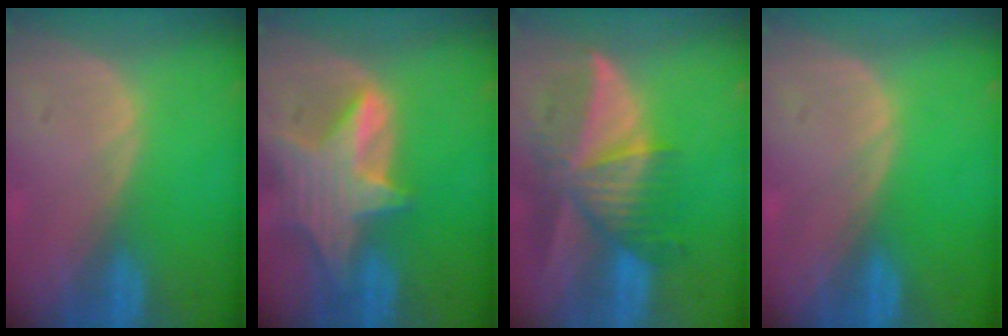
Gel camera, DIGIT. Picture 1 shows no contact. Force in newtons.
{"total": 8.5, "press": 7.6, "slide": 3.9}
{"total": 9.7, "press": 8.6, "slide": 4.4}
{"total": 0.0}